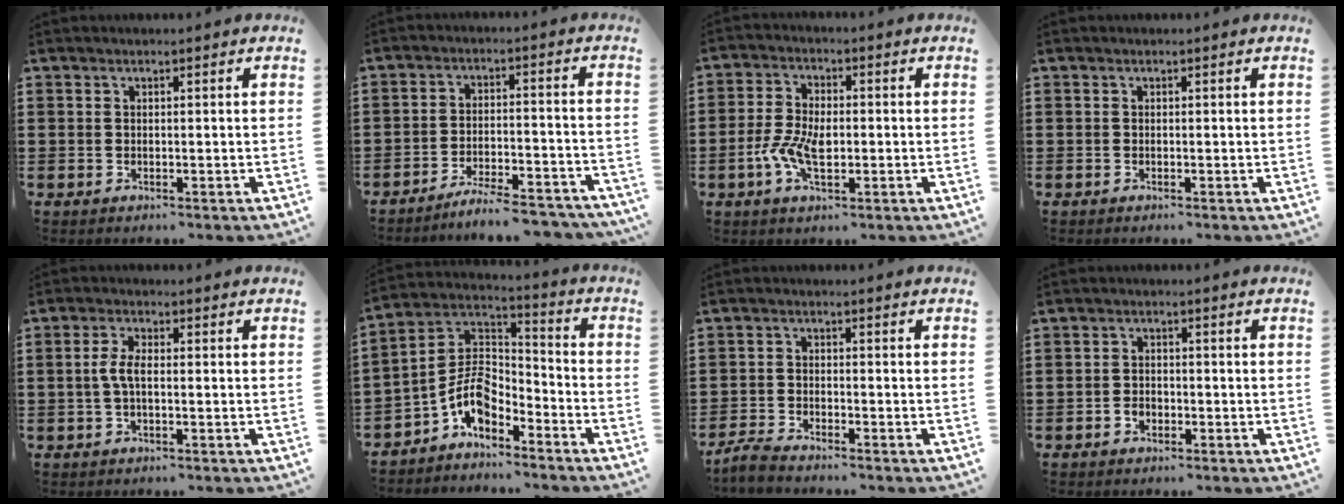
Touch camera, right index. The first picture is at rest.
{"total": 5.8, "force": [-5.5, 0.0, 1.9], "torque": [-0.030, -0.002, -0.103]}
{"total": 5.9, "force": [-1.3, 3.2, 4.7], "torque": [-0.105, 0.001, -0.027]}
{"total": 0.0}
{"total": 3.5, "force": [-0.4, 1.2, 3.3], "torque": [-0.081, -0.003, -0.017]}
{"total": 7.2, "force": [-4.0, 4.0, 4.5], "torque": [-0.120, -0.015, -0.088]}
{"total": 2.9, "force": [-2.8, 0.0, 0.5], "torque": [-0.019, 0.002, -0.061]}
{"total": 1.7, "force": [-0.9, 1.2, 0.7], "torque": [-0.016, 0.000, -0.020]}